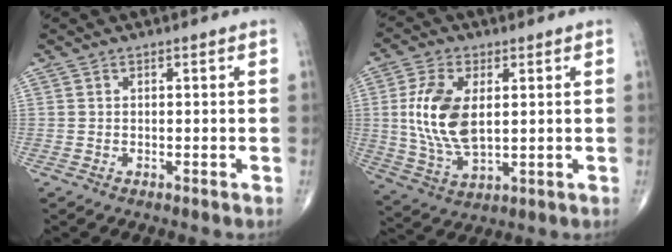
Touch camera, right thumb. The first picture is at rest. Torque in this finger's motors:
{"motor_torque": [0.06, 0.38, 1.23, 0.29, 0.14]}